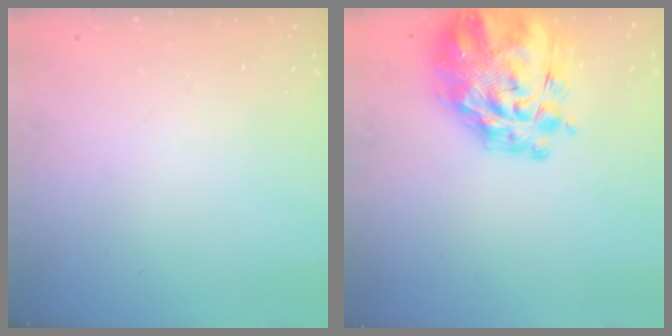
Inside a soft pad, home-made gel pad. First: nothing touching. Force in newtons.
{"total": 12.6, "press": 11.8, "slide": 4.4}